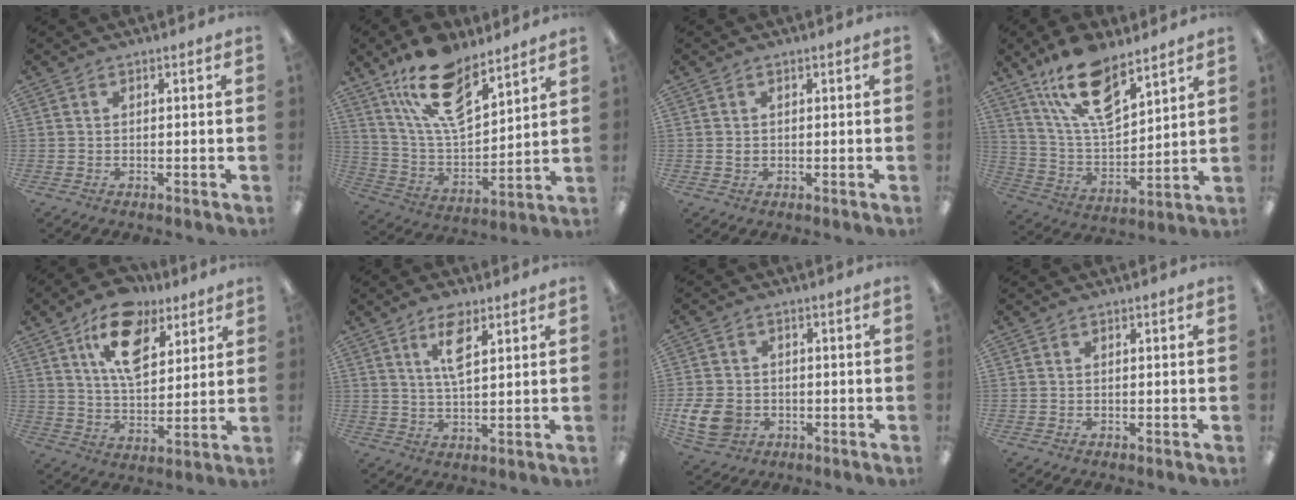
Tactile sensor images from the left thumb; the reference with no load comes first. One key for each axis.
{"total": 18.0, "fx": 12.7, "fy": 7.7, "fz": 10.3, "tx": -0.193, "ty": -0.059, "tz": 0.225}
{"total": 1.3, "fx": 0.2, "fy": 1.0, "fz": 0.8, "tx": -0.017, "ty": 0.004, "tz": 0.003}
{"total": 17.3, "fx": 12.2, "fy": 7.1, "fz": 10.0, "tx": -0.187, "ty": -0.057, "tz": 0.216}
{"total": 15.6, "fx": 9.0, "fy": 8.4, "fz": 9.6, "tx": -0.150, "ty": -0.025, "tz": 0.158}
{"total": 7.7, "fx": 4.2, "fy": 2.9, "fz": 5.7, "tx": -0.099, "ty": -0.004, "tz": 0.070}
{"total": 8.7, "fx": -1.9, "fy": 6.9, "fz": 4.9, "tx": -0.113, "ty": 0.010, "tz": -0.034}
{"total": 0.0}